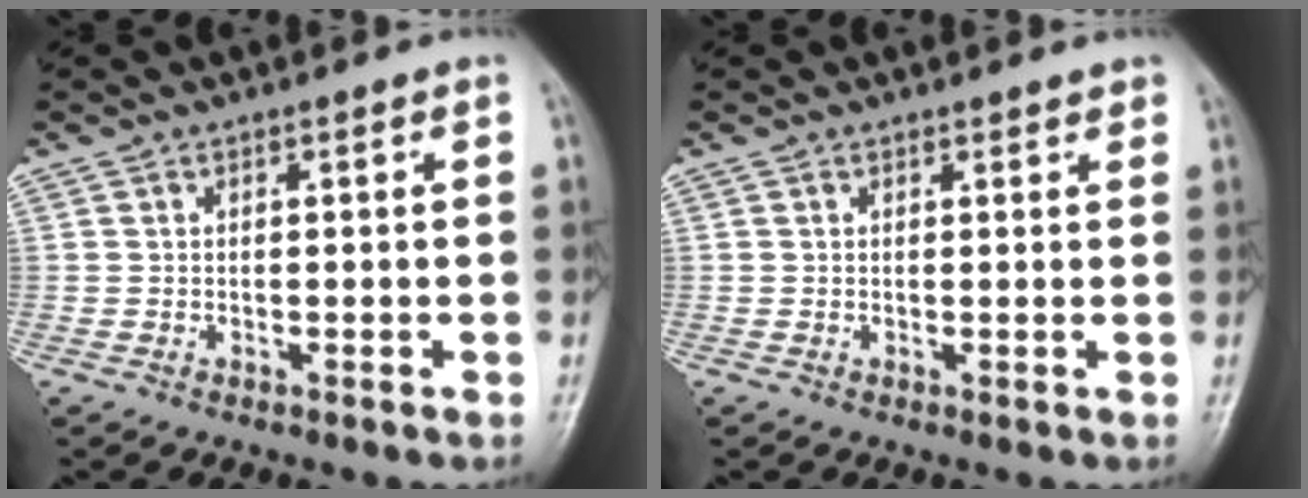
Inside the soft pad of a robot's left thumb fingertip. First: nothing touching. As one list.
[{"total": 1.2, "force": [1.0, 0.4, 0.4], "torque": [0.000, -0.003, 0.012]}]